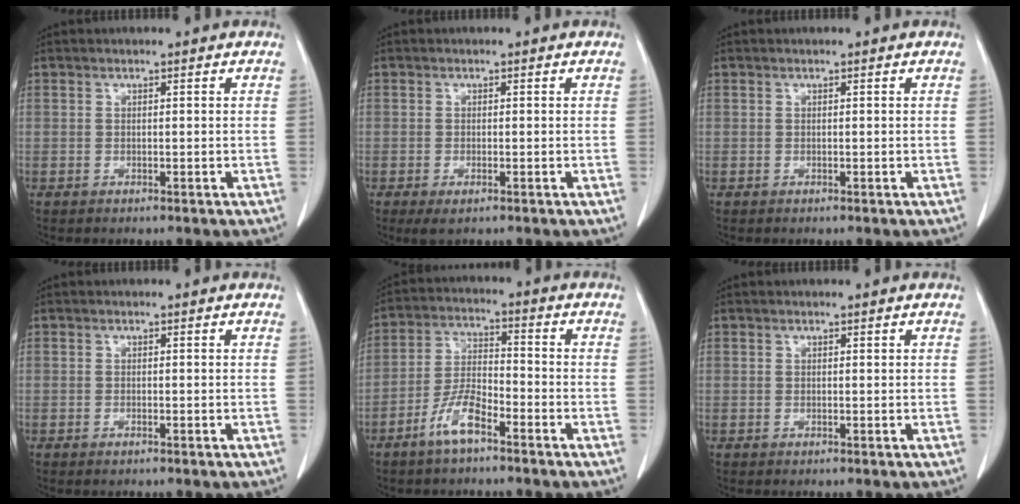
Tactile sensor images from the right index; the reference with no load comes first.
{"total": 2.1, "force": [-1.1, 0.6, 1.7], "torque": [-0.030, -0.006, -0.013]}
{"total": 0.0}
{"total": 0.6, "force": [-0.4, 0.0, 0.4], "torque": [-0.012, -0.003, -0.003]}
{"total": 6.9, "force": [-4.4, 1.9, 4.9], "torque": [-0.109, 0.001, -0.086]}
{"total": 0.0}